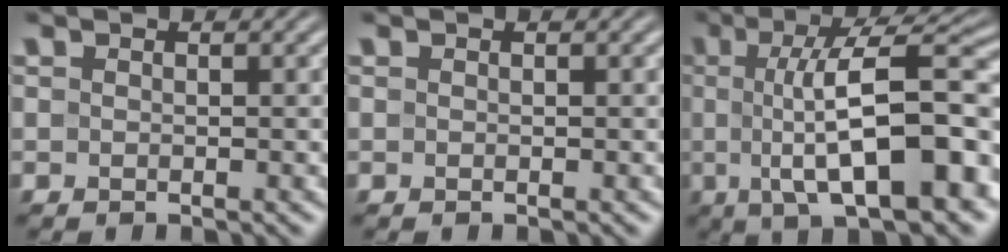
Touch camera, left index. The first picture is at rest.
{"total": 0.0}
{"total": 12.8, "force": [-0.9, 3.8, 12.2], "torque": [-0.162, 0.009, -0.021]}